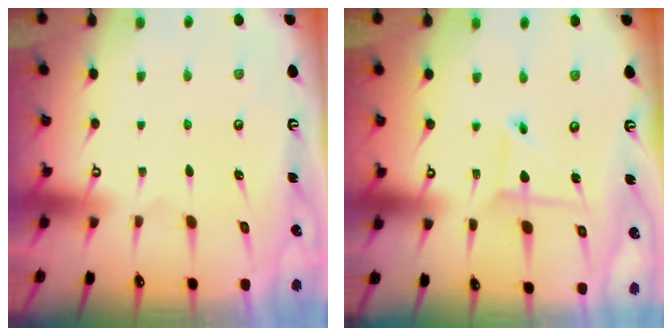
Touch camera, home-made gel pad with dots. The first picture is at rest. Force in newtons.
{"total": 4.1, "press": 4.1, "slide": 0.4}